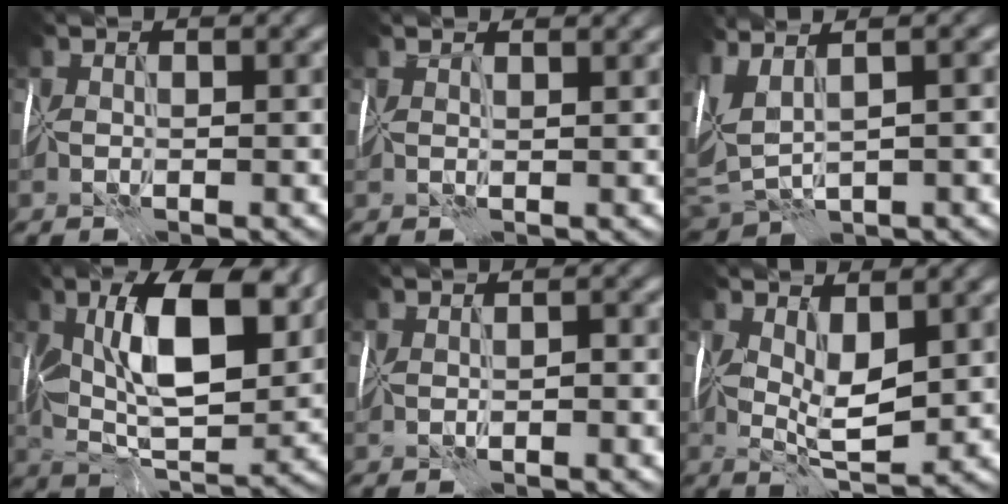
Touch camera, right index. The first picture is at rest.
{"total": 3.0, "force": [2.4, 1.0, 1.5], "torque": [-0.016, 0.017, 0.015]}
{"total": 5.6, "force": [0.6, 2.1, 5.1], "torque": [-0.112, 0.004, 0.015]}
{"total": 12.3, "force": [3.4, 5.6, 10.4], "torque": [-0.163, 0.006, 0.053]}
{"total": 1.4, "force": [-0.1, 0.4, 1.3], "torque": [-0.022, 0.001, 0.002]}
{"total": 4.4, "force": [1.0, 1.9, 3.8], "torque": [-0.078, -0.005, 0.020]}